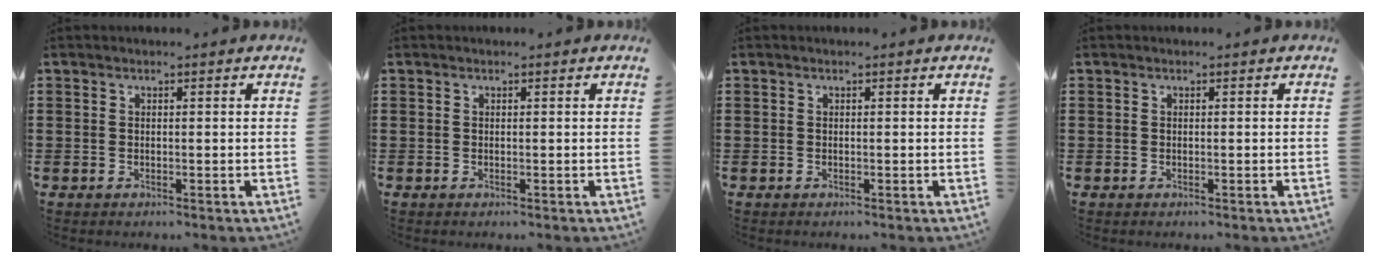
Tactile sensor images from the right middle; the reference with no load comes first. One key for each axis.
{"total": 0.0}
{"total": 0.0}
{"total": 0.0}